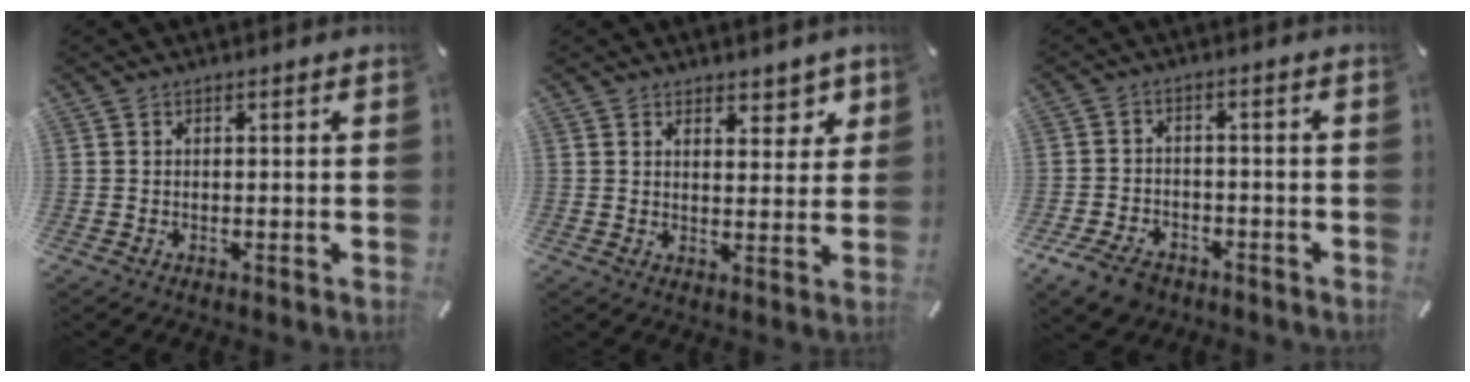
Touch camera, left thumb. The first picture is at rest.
{"total": 5.1, "force": [3.7, 3.1, 1.5], "torque": [-0.004, -0.024, 0.060]}
{"total": 6.6, "force": [-4.3, 4.1, 2.9], "torque": [-0.067, 0.016, -0.080]}